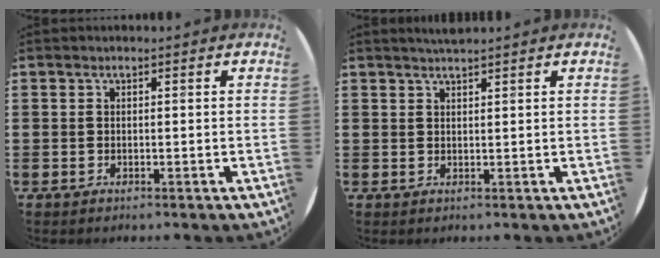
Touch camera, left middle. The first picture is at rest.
{"total": 1.5, "force": [1.4, -0.2, 0.4], "torque": [-0.006, 0.000, 0.027]}